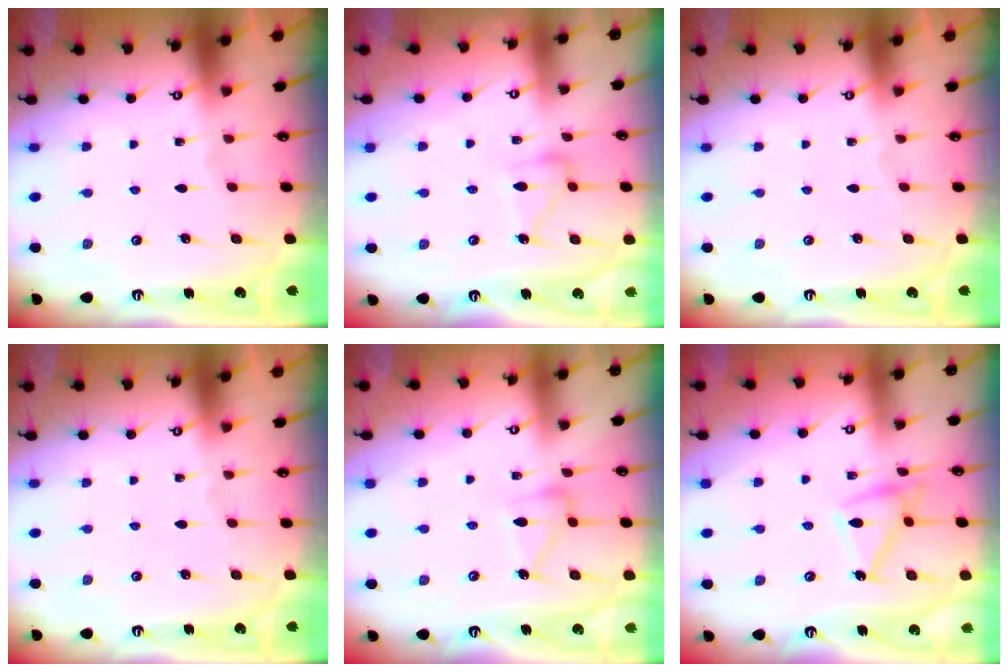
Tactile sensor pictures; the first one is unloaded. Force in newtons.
{"total": 12.3, "press": 12.3, "slide": 0.6}
{"total": 0.0}
{"total": 0.0}
{"total": 10.4, "press": 10.4, "slide": 0.6}
{"total": 12.9, "press": 12.9, "slide": 0.3}